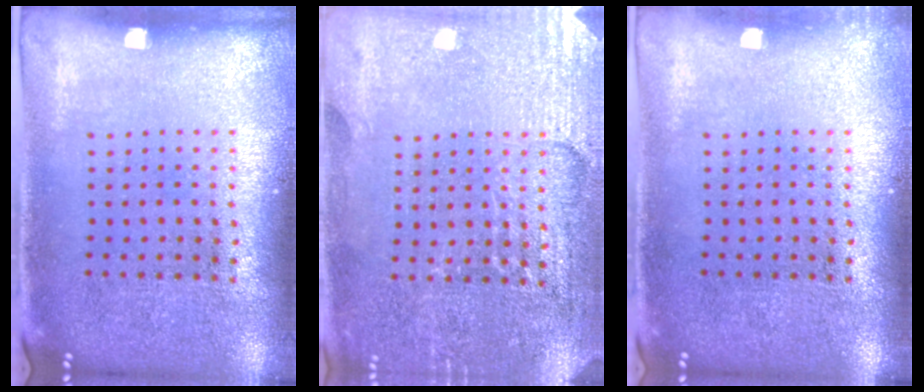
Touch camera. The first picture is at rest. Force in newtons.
{"total": 3.1, "press": 3.1, "slide": 0.3}
{"total": 0.5, "press": 0.5, "slide": 0.2}